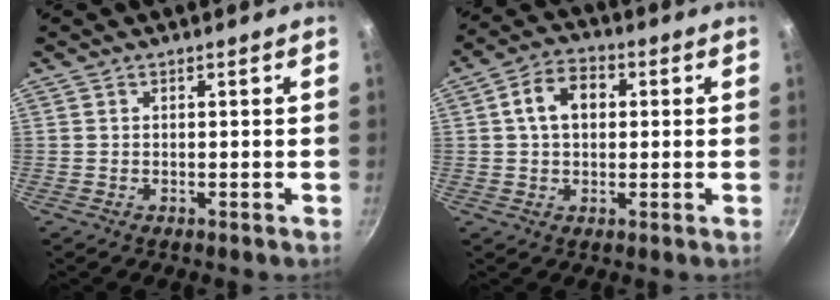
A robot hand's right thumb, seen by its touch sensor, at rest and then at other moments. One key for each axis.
{"total": 8.0, "fx": 1.3, "fy": 5.7, "fz": 5.5, "tx": -0.073, "ty": 0.018, "tz": 0.010}